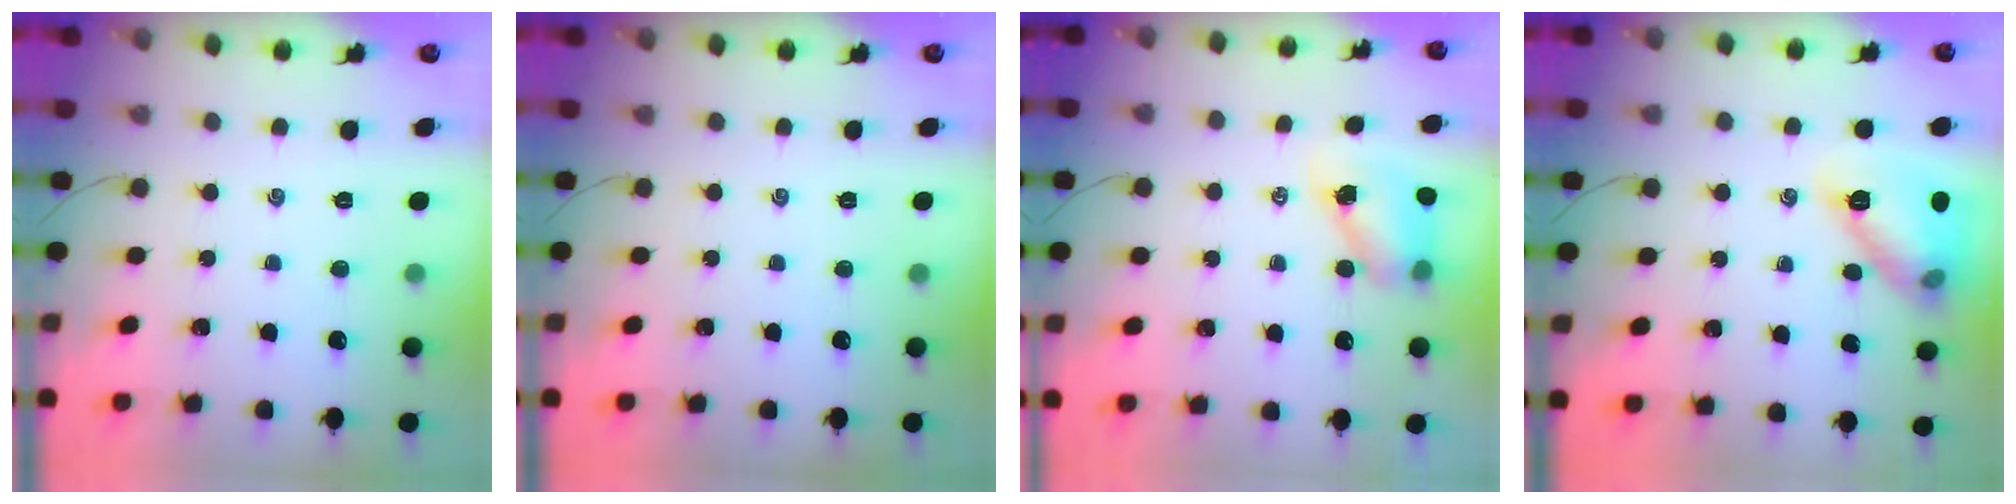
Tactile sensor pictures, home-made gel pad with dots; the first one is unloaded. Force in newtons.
{"total": 0.0}
{"total": 6.4, "press": 6.3, "slide": 1.0}
{"total": 13.3, "press": 13.3, "slide": 0.5}